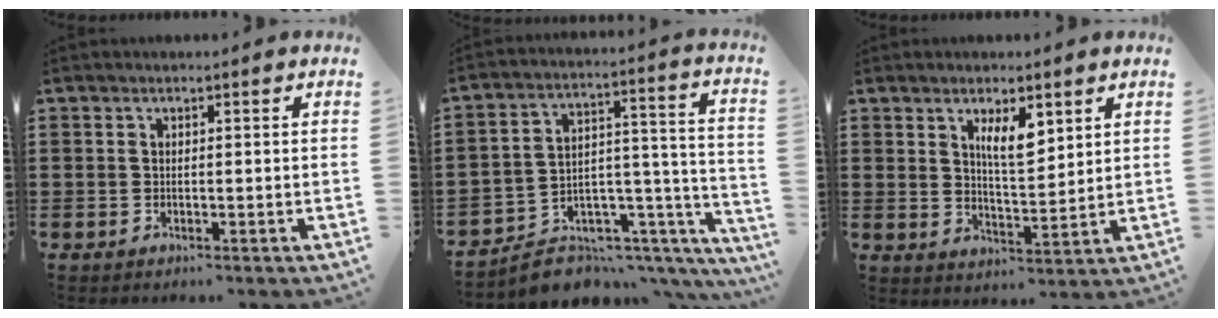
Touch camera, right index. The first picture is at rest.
{"total": 6.1, "force": [-5.1, 3.1, 1.4], "torque": [-0.029, -0.001, -0.091]}
{"total": 5.4, "force": [2.9, 1.7, 4.2], "torque": [-0.082, -0.001, 0.048]}